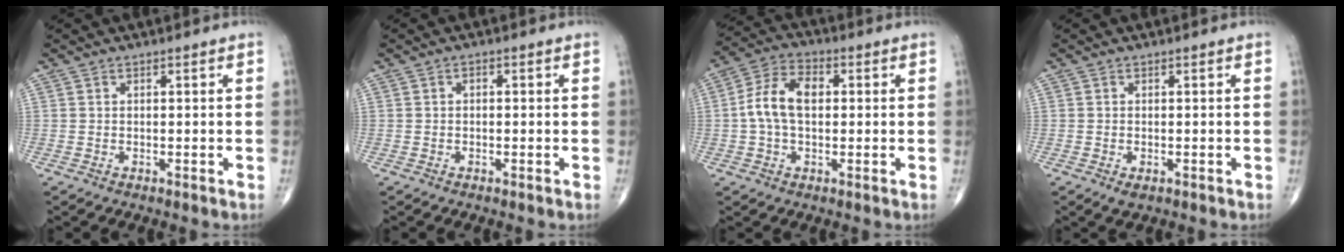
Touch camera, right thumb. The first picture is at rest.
{"total": 0.9, "force": [0.0, 0.6, 0.7], "torque": [-0.002, 0.002, -0.005]}
{"total": 9.1, "force": [0.5, 5.6, 7.2], "torque": [-0.139, 0.025, 0.002]}
{"total": 1.5, "force": [-0.6, 0.7, 1.1], "torque": [-0.018, -0.001, -0.005]}